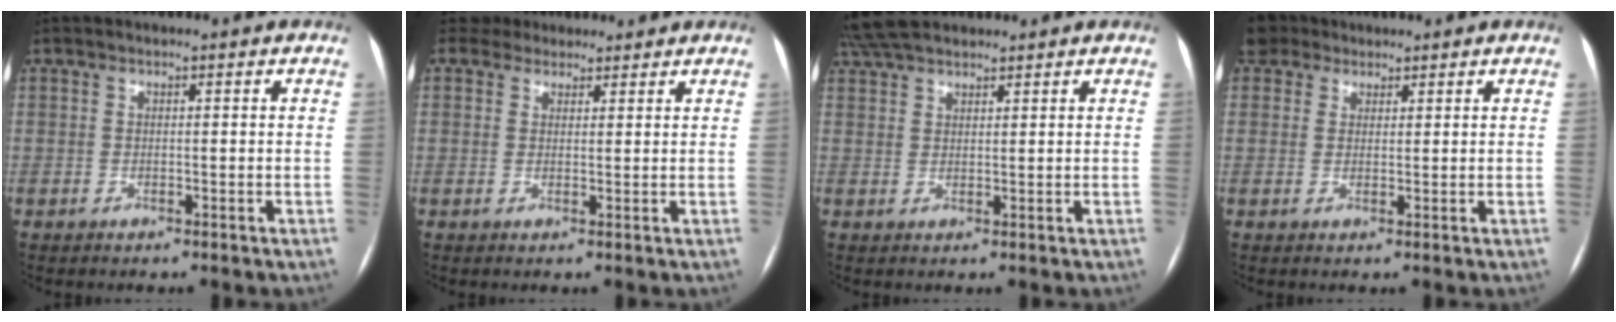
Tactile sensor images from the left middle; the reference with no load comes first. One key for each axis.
{"total": 5.9, "fx": 5.3, "fy": 2.7, "fz": 0.7, "tx": -0.001, "ty": 0.025, "tz": 0.070}
{"total": 7.1, "fx": 6.2, "fy": 2.1, "fz": 2.7, "tx": -0.057, "ty": 0.030, "tz": 0.119}
{"total": 3.0, "fx": 2.6, "fy": 1.3, "fz": -0.6, "tx": 0.006, "ty": 0.014, "tz": 0.051}